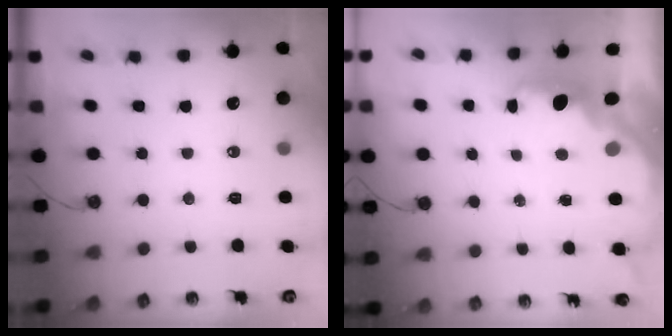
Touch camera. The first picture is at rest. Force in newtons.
{"total": 2.3, "press": 2.1, "slide": 0.9}